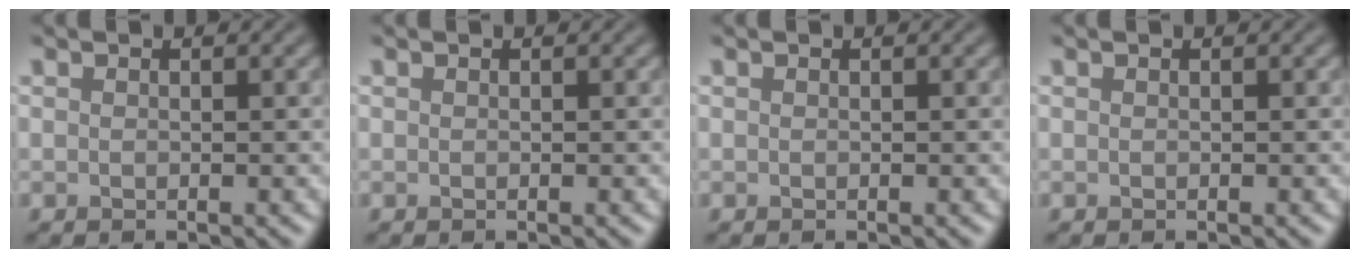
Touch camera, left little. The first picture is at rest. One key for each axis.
{"total": 0.0}
{"total": 0.0}
{"total": 0.0}